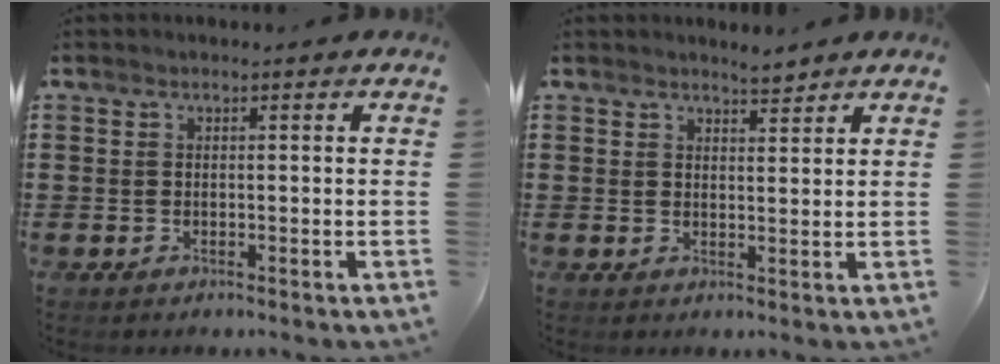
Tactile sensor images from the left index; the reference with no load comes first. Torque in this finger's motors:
{"motor_torque": [0.47, -0.45, 0.04, 0.01]}